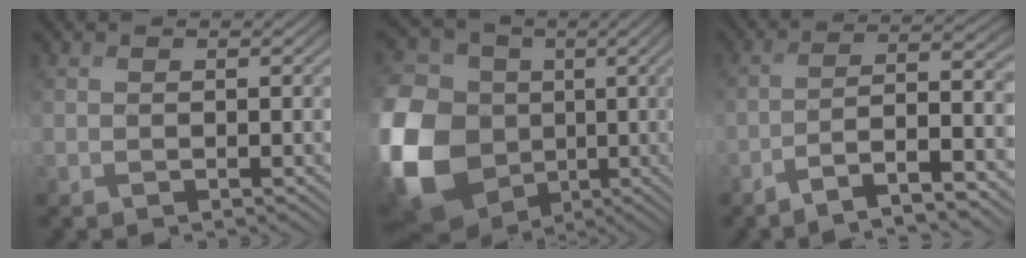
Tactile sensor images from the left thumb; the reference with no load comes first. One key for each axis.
{"total": 19.5, "fx": -3.3, "fy": 16.0, "fz": 10.7, "tx": -0.316, "ty": -0.016, "tz": -0.060}
{"total": 9.0, "fx": -6.0, "fy": 1.5, "fz": 6.5, "tx": -0.089, "ty": 0.024, "tz": -0.106}